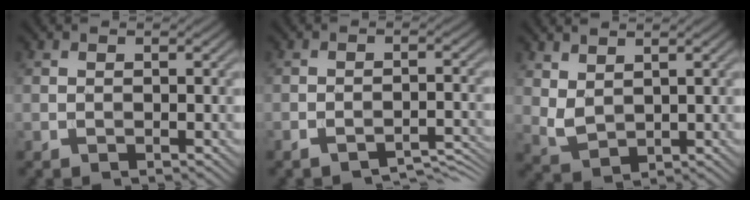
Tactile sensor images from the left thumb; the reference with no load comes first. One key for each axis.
{"total": 3.6, "fx": -3.2, "fy": 0.7, "fz": 1.4, "tx": -0.021, "ty": 0.002, "tz": -0.048}
{"total": 3.4, "fx": 2.2, "fy": 1.7, "fz": 2.1, "tx": -0.056, "ty": -0.003, "tz": 0.051}